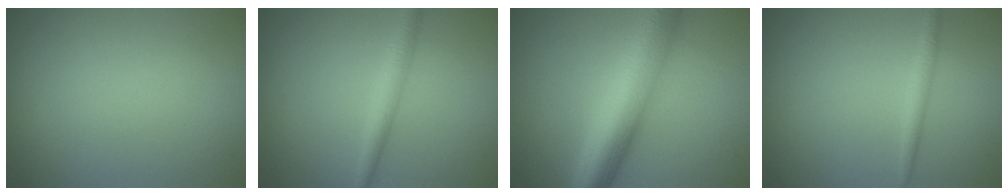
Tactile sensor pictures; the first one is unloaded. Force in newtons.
{"total": 2.3, "press": 2.3, "slide": 0.0}
{"total": 9.7, "press": 9.7, "slide": 0.2}
{"total": 1.3, "press": 1.3, "slide": 0.1}